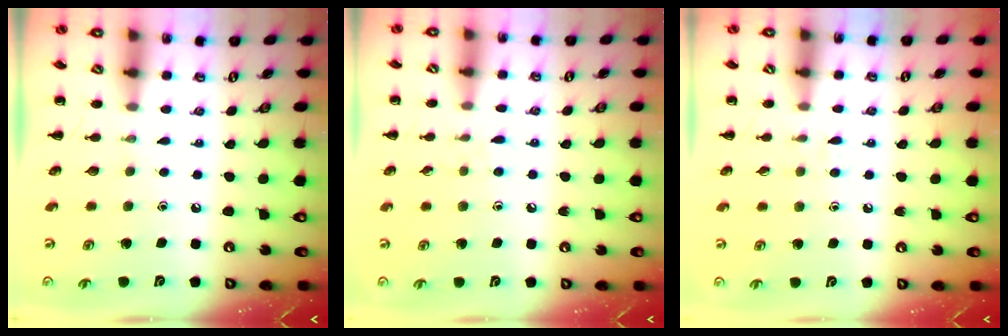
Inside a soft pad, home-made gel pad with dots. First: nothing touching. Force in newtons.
{"total": 4.7, "press": 4.2, "slide": 2.0}
{"total": 3.3, "press": 3.1, "slide": 1.3}